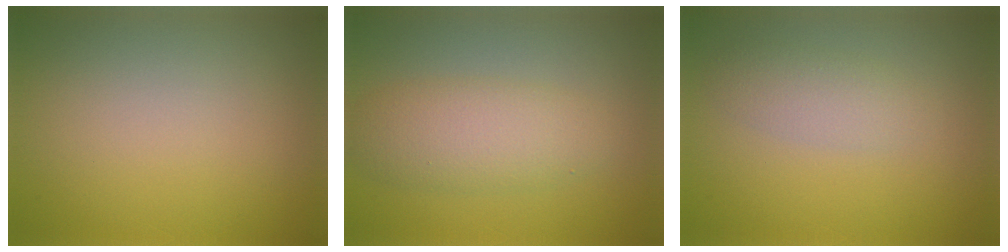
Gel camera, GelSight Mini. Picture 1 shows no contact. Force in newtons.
{"total": 4.2, "press": 4.2, "slide": 0.0}
{"total": 2.3, "press": 2.3, "slide": 0.1}